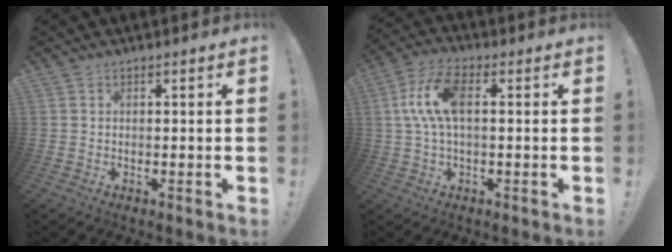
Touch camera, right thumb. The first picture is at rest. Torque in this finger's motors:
{"motor_torque": [0.57, 0.55, 1.55, -0.24, 0.18]}